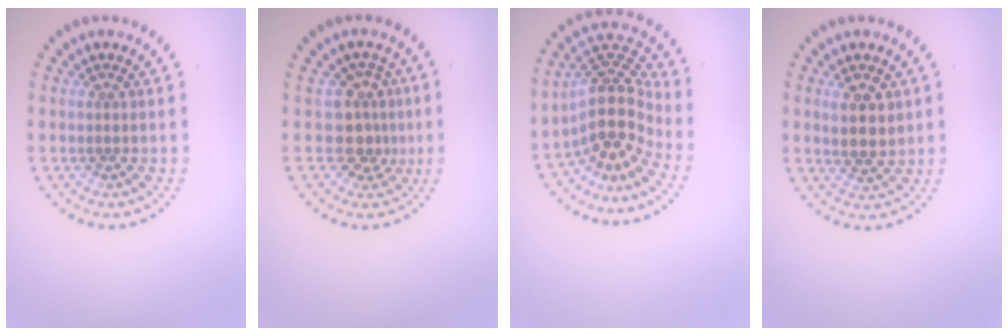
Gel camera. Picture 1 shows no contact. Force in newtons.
{"total": 3.0, "press": 2.3, "slide": 1.8}
{"total": 5.0, "press": 3.6, "slide": 3.4}
{"total": 3.0, "press": 2.8, "slide": 0.8}